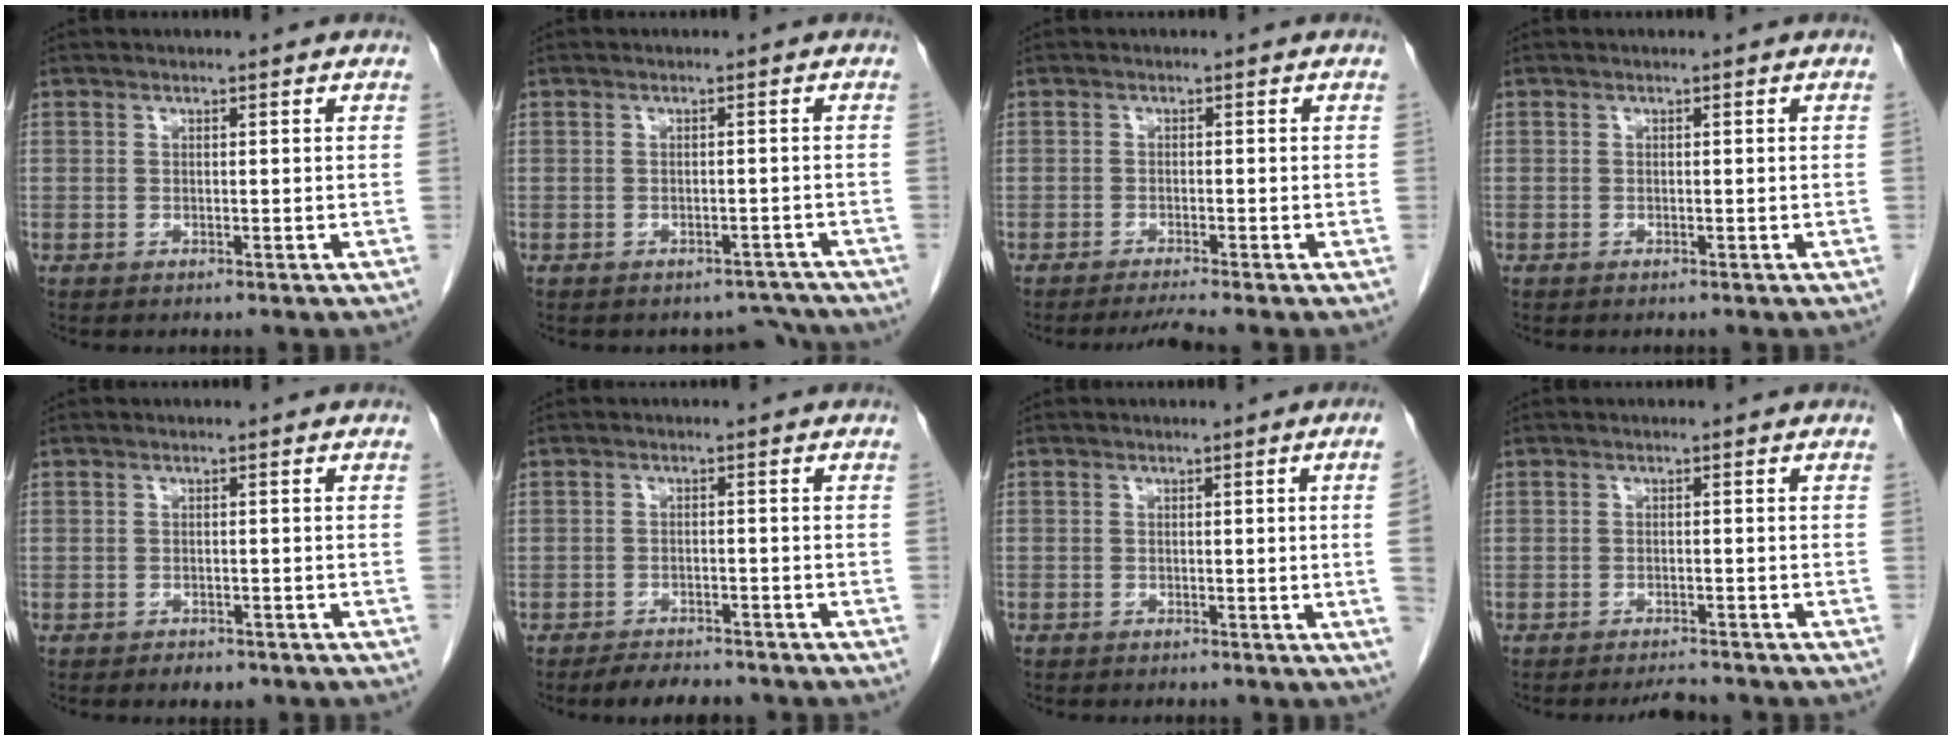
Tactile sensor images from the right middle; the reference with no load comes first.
{"total": 3.4, "force": [-3.0, 1.4, -0.6], "torque": [0.017, 0.013, -0.035]}
{"total": 2.6, "force": [-2.2, -1.0, 0.8], "torque": [-0.020, -0.011, -0.041]}
{"total": 0.0}
{"total": 2.1, "force": [-1.5, 1.1, 0.9], "torque": [-0.017, 0.000, -0.015]}
{"total": 4.5, "force": [-4.0, 1.5, 1.5], "torque": [-0.023, -0.005, -0.062]}
{"total": 3.3, "force": [-0.4, -1.2, 3.0], "torque": [-0.032, -0.004, -0.006]}
{"total": 2.6, "force": [-2.5, 0.8, 0.3], "torque": [-0.007, -0.003, -0.034]}